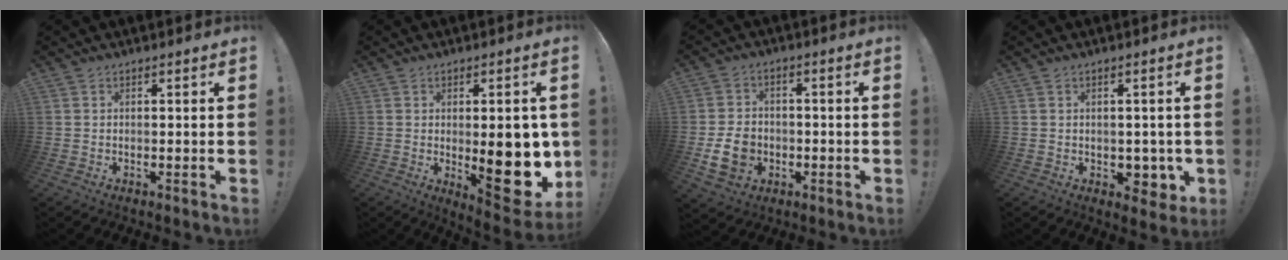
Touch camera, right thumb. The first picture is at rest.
{"total": 18.0, "force": [-1.1, 6.9, 16.6], "torque": [-0.186, -0.017, 0.000]}
{"total": 10.4, "force": [-2.6, 8.2, 5.8], "torque": [-0.110, 0.017, -0.041]}
{"total": 5.0, "force": [-0.4, 4.2, 2.6], "torque": [-0.016, 0.001, -0.001]}